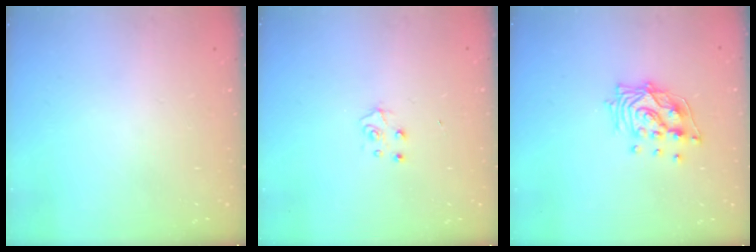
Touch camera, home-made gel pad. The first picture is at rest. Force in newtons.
{"total": 5.1, "press": 5.1, "slide": 0.5}
{"total": 12.9, "press": 12.8, "slide": 1.2}